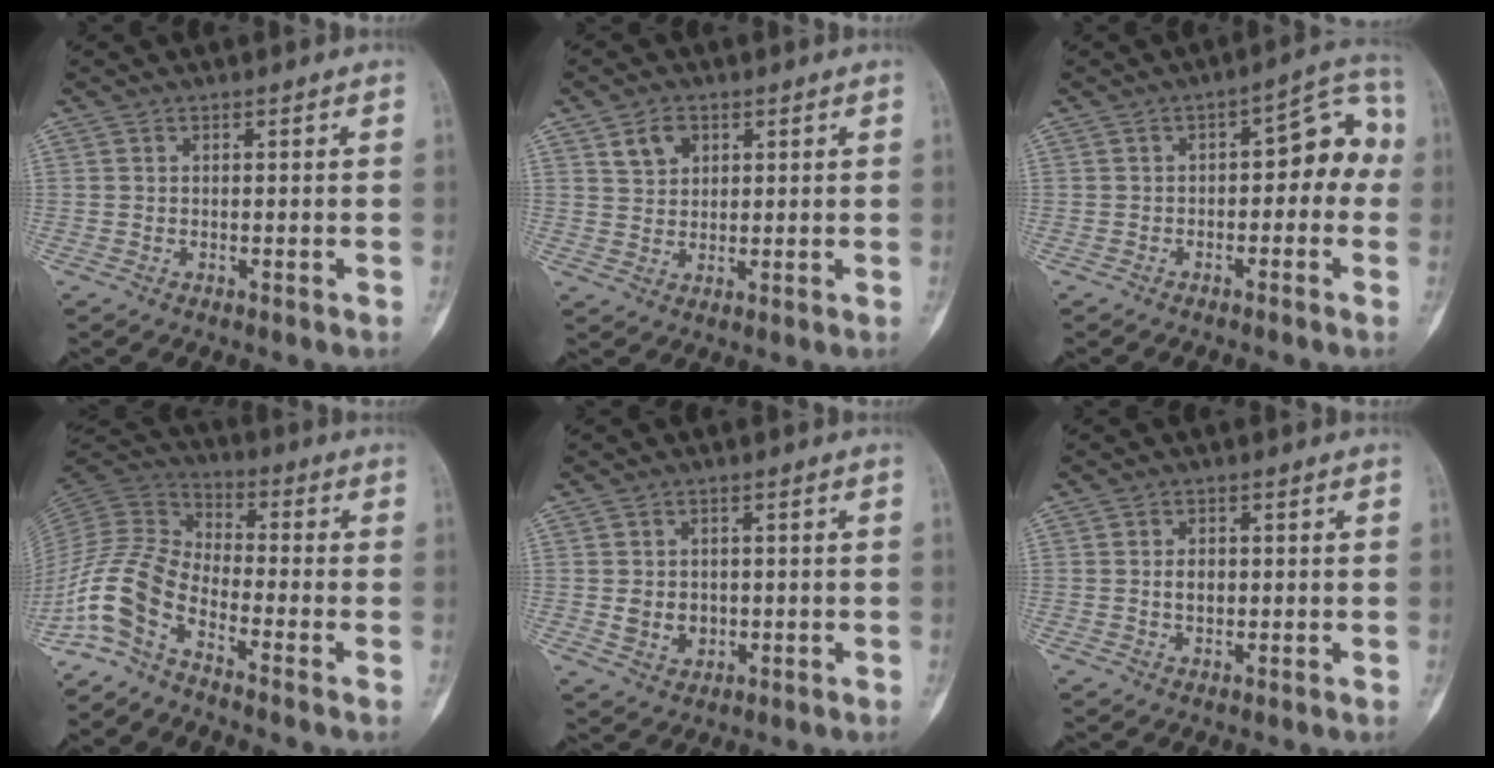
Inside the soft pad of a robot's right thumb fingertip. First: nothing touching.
{"total": 4.7, "force": [2.3, 3.4, 2.2], "torque": [-0.023, -0.011, 0.045]}
{"total": 8.9, "force": [-0.8, 4.9, 7.4], "torque": [-0.052, 0.046, -0.019]}
{"total": 10.6, "force": [-7.0, 3.8, 7.0], "torque": [-0.162, 0.060, -0.157]}
{"total": 4.8, "force": [-0.3, 4.0, 2.6], "torque": [-0.025, 0.000, 0.006]}
{"total": 2.6, "force": [0.1, 1.8, 1.9], "torque": [-0.023, 0.001, 0.002]}